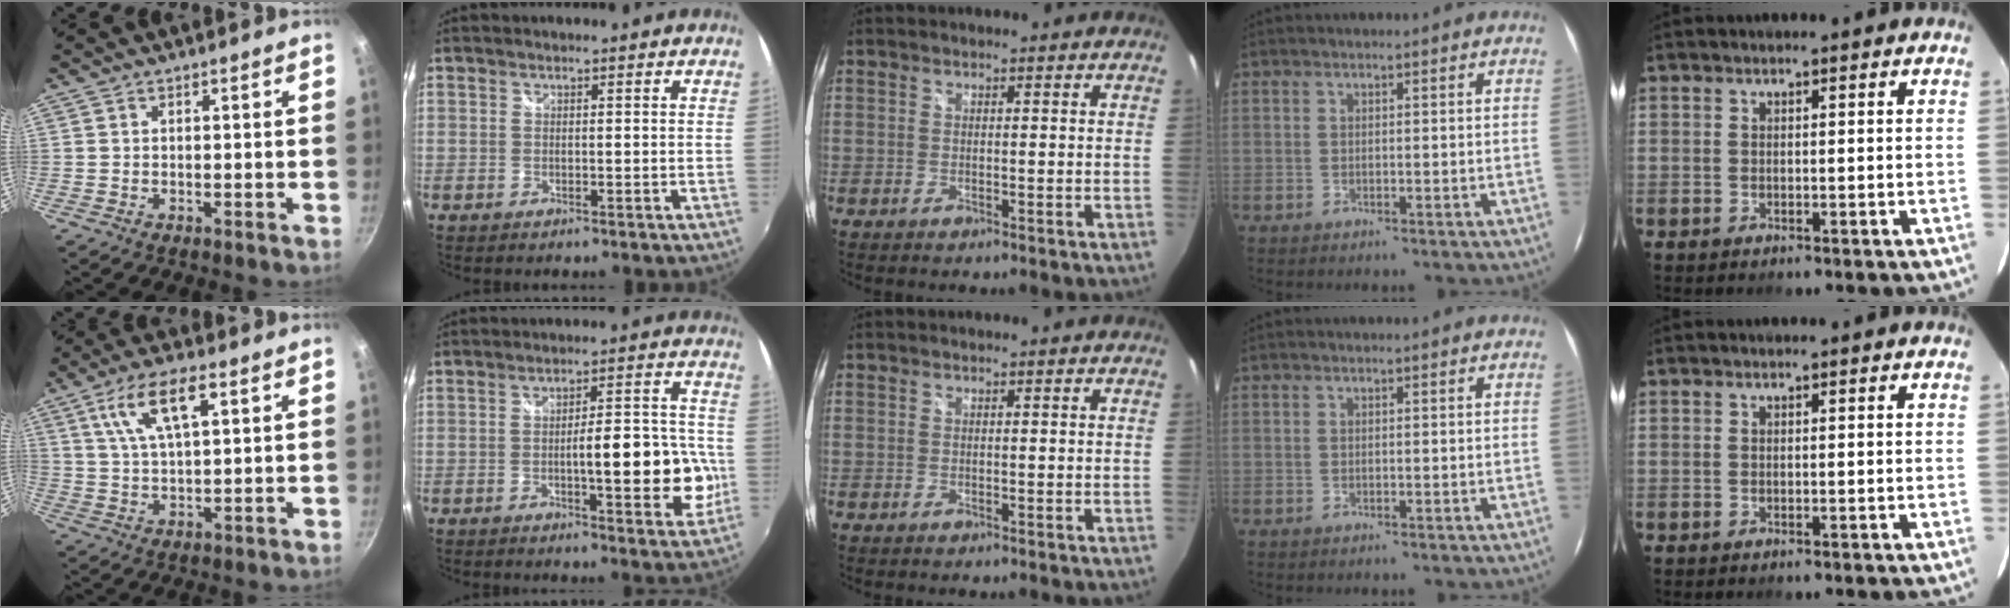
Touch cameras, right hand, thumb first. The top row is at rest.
{"thumb": {"total": 10.3, "force": [4.3, 3.5, 8.6], "torque": [-0.156, -0.001, 0.082]}, "index": {"total": 12.5, "force": [-2.7, 2.9, 11.8], "torque": [-0.175, 0.001, -0.030]}}